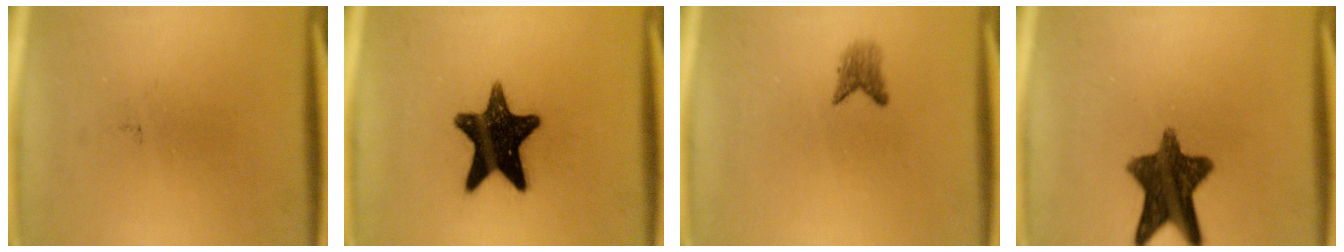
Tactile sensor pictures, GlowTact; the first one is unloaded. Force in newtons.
{"total": 15.5}
{"total": 1.8}
{"total": 11.5}